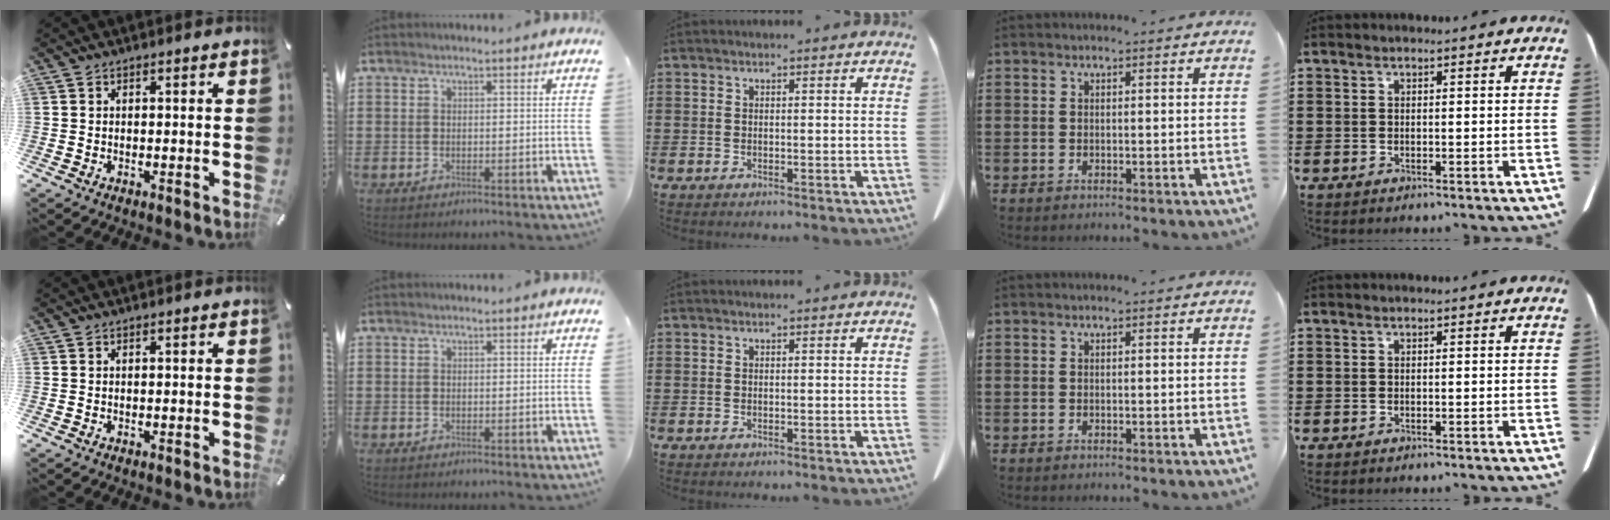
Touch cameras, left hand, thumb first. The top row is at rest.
{}